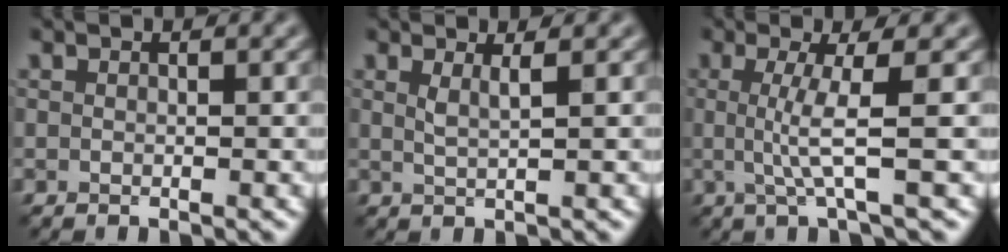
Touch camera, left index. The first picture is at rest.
{"total": 1.5, "force": [0.7, 0.4, 1.3], "torque": [-0.017, -0.003, 0.008]}
{"total": 3.9, "force": [0.1, 0.6, 3.8], "torque": [-0.074, -0.002, -0.001]}